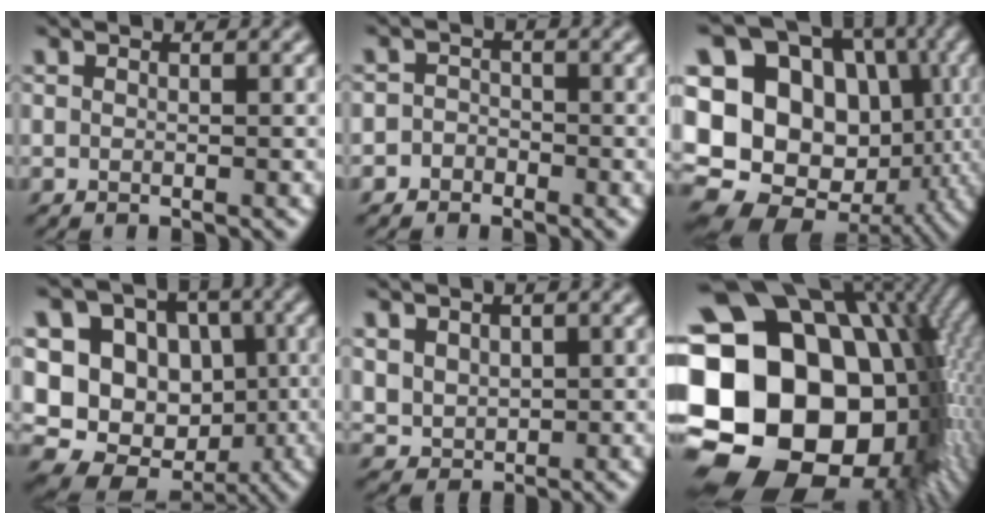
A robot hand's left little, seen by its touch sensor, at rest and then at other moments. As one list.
[{"total": 2.3, "force": [-1.3, 1.9, 0.0], "torque": [0.032, 0.011, -0.039]}, {"total": 18.2, "force": [-0.2, 15.0, 10.2], "torque": [-0.195, 0.004, -0.008]}, {"total": 15.3, "force": [0.3, 13.5, 7.3], "torque": [-0.158, 0.026, 0.002]}, {"total": 2.4, "force": [0.9, 2.0, 1.0], "torque": [-0.039, -0.008, 0.025]}, {"total": 23.3, "force": [-1.4, 17.8, 15.0], "torque": [-0.265, -0.028, -0.037]}]